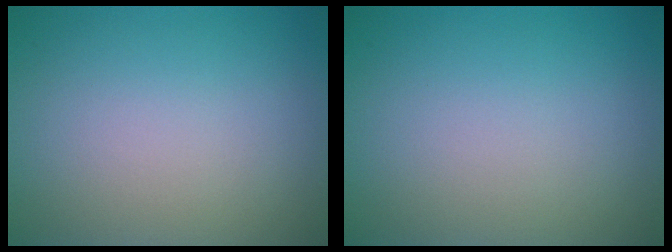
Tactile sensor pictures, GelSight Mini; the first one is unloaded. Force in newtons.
{"total": 0.0}